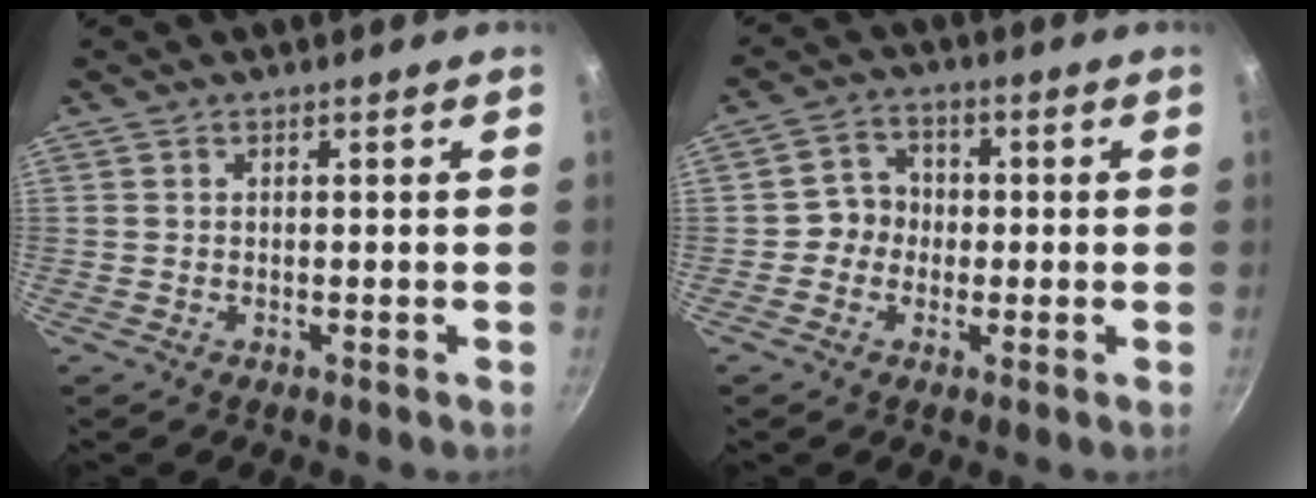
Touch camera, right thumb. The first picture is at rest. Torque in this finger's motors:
{"motor_torque": [-0.37, 0.21, 0.00, 0.18, 0.03]}